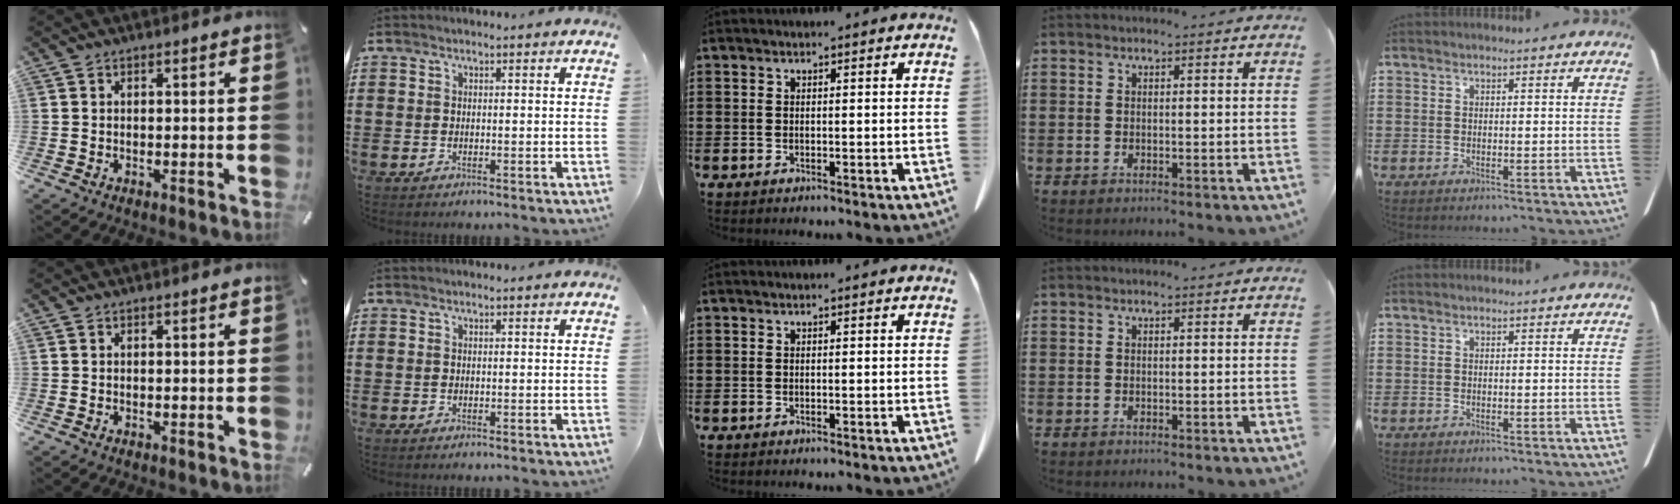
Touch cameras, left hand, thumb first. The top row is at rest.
{}